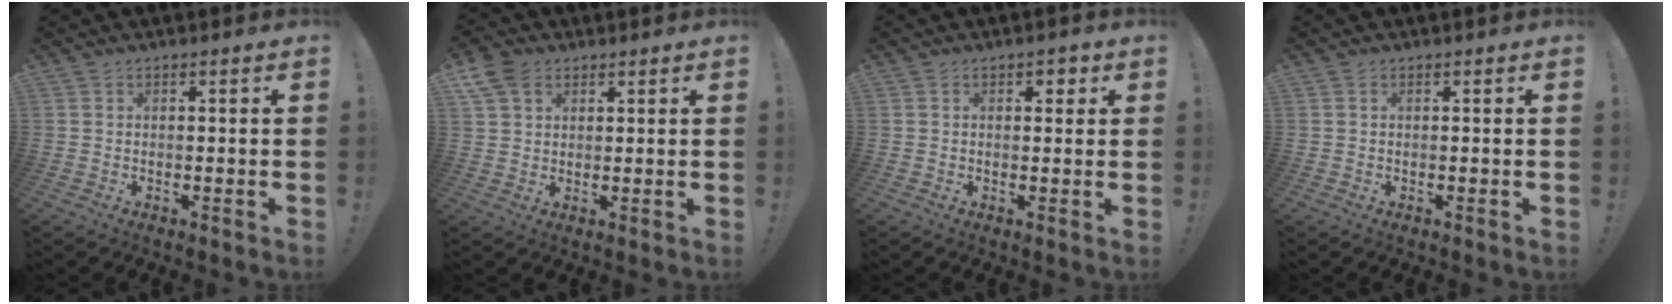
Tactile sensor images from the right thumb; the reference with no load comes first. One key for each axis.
{"total": 7.3, "fx": 3.8, "fy": 5.1, "fz": 3.6, "tx": -0.067, "ty": -0.003, "tz": 0.076}
{"total": 1.7, "fx": 0.6, "fy": 1.4, "fz": 0.9, "tx": -0.002, "ty": -0.001, "tz": 0.005}
{"total": 0.0}